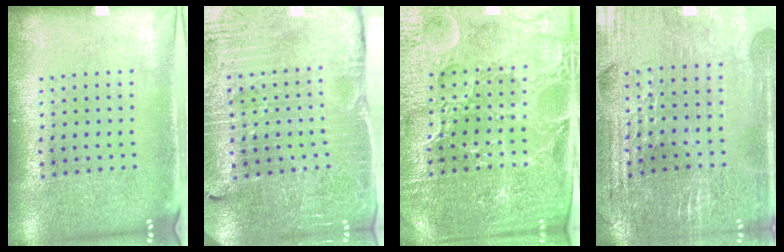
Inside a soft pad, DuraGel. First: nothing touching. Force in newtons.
{"total": 3.6, "press": 3.6, "slide": 0.4}
{"total": 4.3, "press": 4.1, "slide": 1.2}
{"total": 2.9, "press": 2.9, "slide": 0.5}